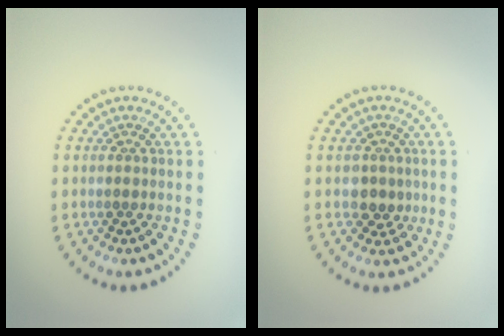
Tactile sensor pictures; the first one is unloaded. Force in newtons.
{"total": 2.1, "press": 1.8, "slide": 1.1}